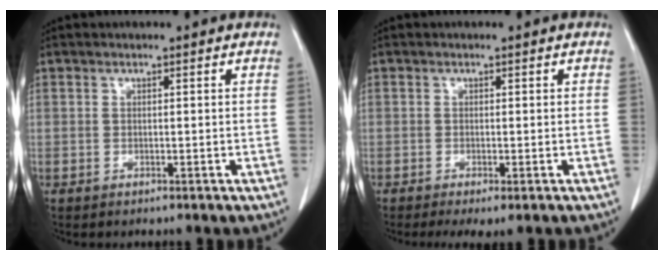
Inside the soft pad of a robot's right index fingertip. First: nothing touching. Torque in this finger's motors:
{"motor_torque": [0.38, -0.43, 0.19, 0.05]}